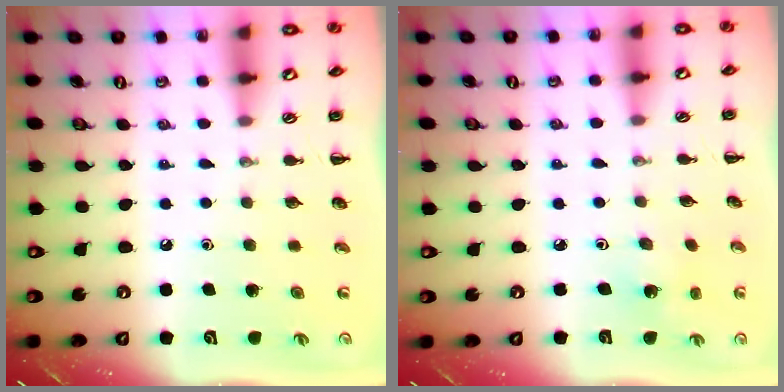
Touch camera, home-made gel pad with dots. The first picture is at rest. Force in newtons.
{"total": 1.6, "press": 1.5, "slide": 0.5}